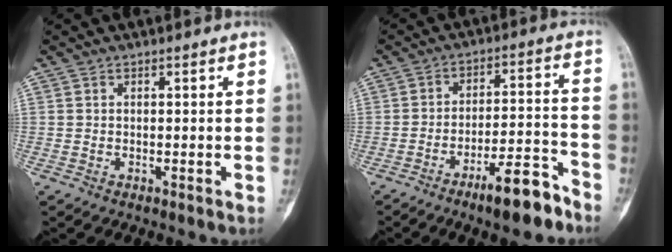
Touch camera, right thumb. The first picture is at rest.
{"total": 10.7, "force": [-7.5, 2.7, 7.2], "torque": [-0.106, 0.065, -0.121]}